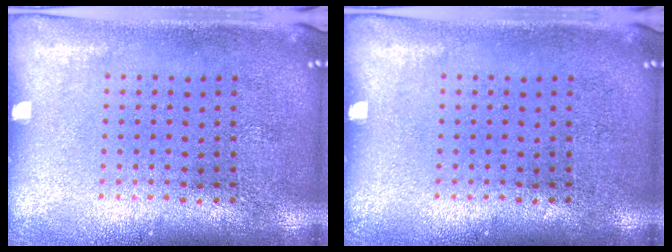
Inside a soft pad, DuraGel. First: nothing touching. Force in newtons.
{"total": 0.0}